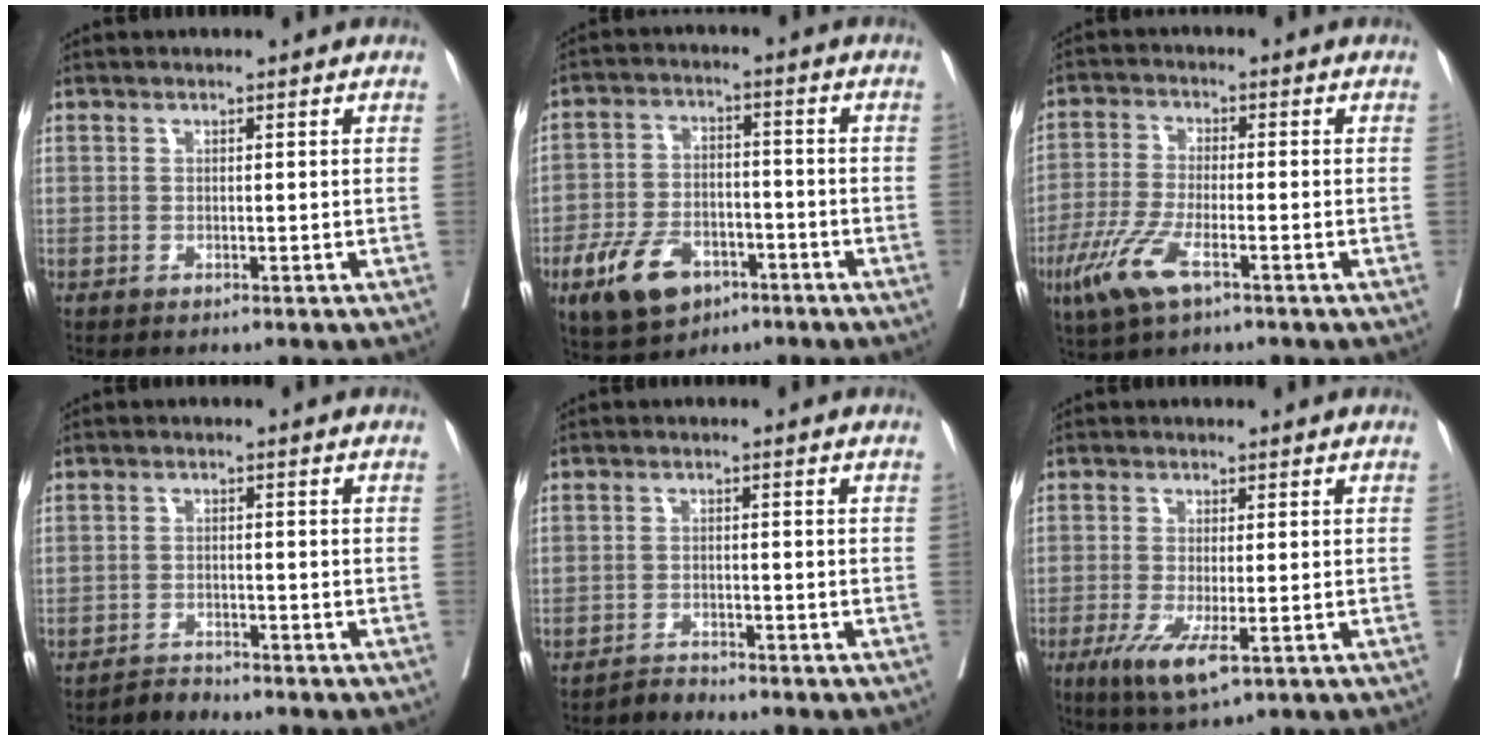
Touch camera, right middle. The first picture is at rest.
{"total": 9.9, "force": [-5.3, 5.7, 6.1], "torque": [-0.122, 0.001, -0.088]}
{"total": 7.8, "force": [-4.1, 1.9, 6.4], "torque": [-0.142, -0.017, -0.078]}
{"total": 1.7, "force": [-1.7, 0.0, -0.4], "torque": [0.007, -0.008, -0.030]}
{"total": 1.6, "force": [-1.5, -0.1, -0.4], "torque": [0.009, -0.008, -0.028]}
{"total": 6.2, "force": [-2.6, 1.3, 5.5], "torque": [-0.103, -0.019, -0.039]}